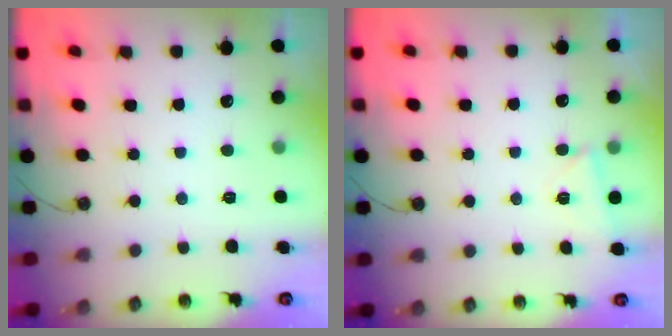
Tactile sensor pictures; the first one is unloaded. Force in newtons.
{"total": 2.7, "press": 2.7, "slide": 0.3}